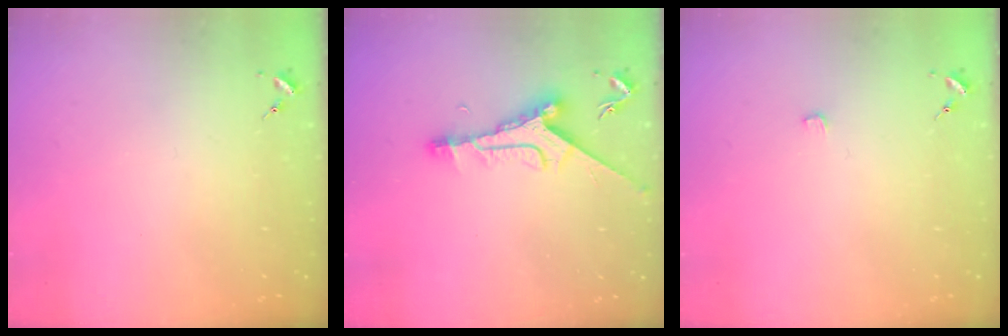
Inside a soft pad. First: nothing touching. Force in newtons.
{"total": 9.9, "press": 9.8, "slide": 0.7}
{"total": 0.8, "press": 0.8, "slide": 0.1}